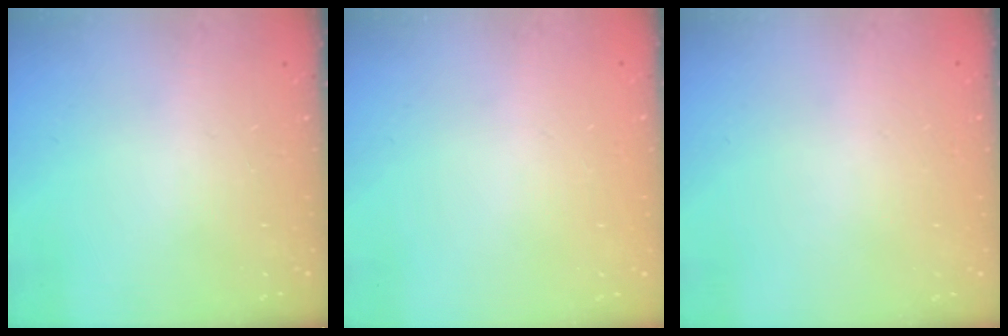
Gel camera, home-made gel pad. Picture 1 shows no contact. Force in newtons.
{"total": 0.0}
{"total": 0.0}